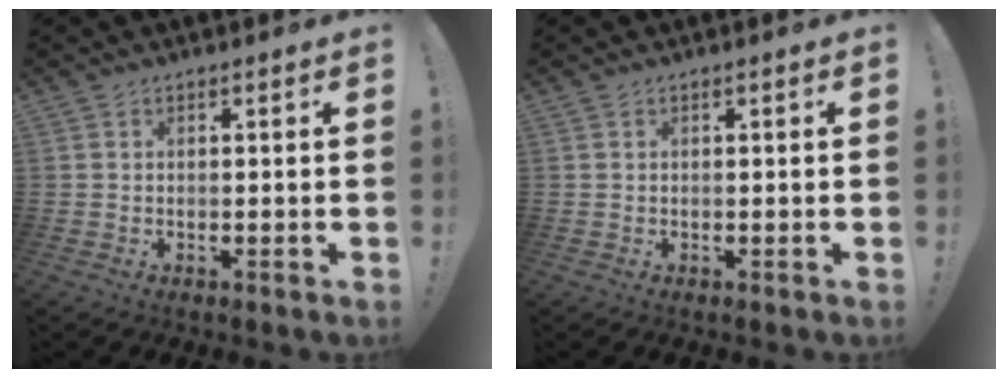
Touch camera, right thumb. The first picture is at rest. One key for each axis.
{"total": 0.0}